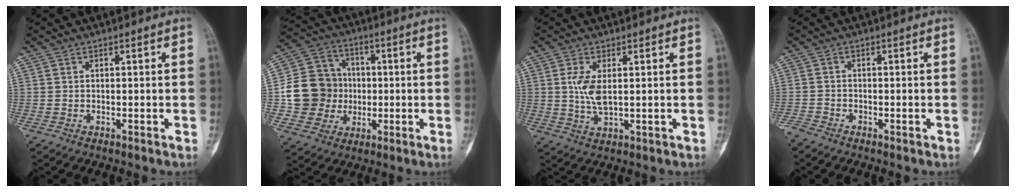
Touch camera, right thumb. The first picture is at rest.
{"total": 14.4, "force": [-0.4, 13.4, 5.4], "torque": [-0.070, 0.025, -0.001]}
{"total": 5.4, "force": [0.9, 2.3, 4.8], "torque": [-0.101, -0.009, 0.021]}
{"total": 2.3, "force": [-2.0, 0.8, 0.6], "torque": [-0.015, -0.003, -0.044]}